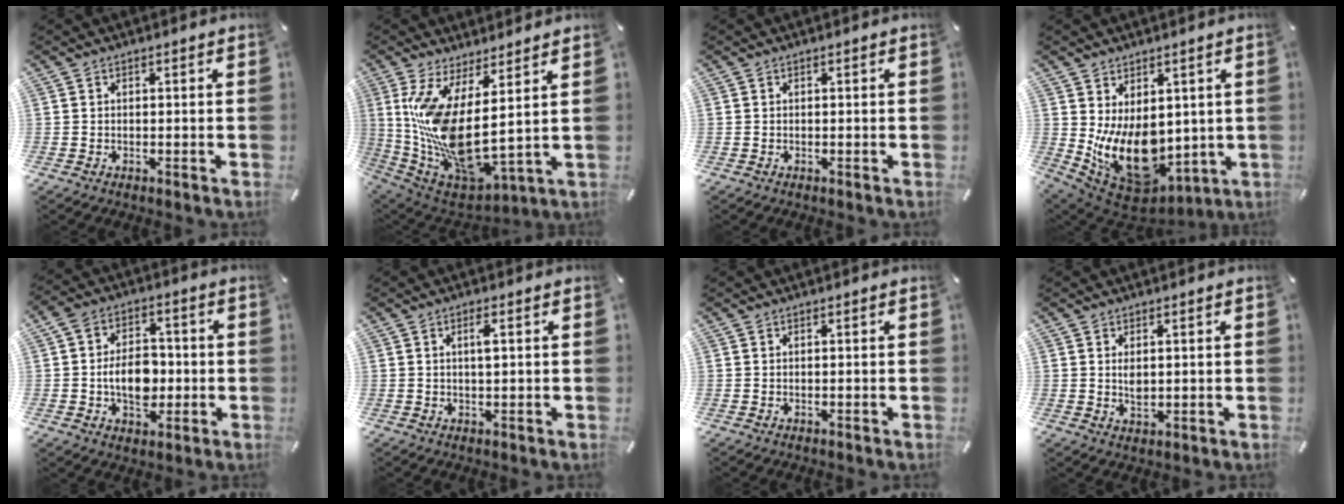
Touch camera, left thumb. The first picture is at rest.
{"total": 13.6, "force": [3.6, 4.6, 12.3], "torque": [-0.278, -0.068, 0.061]}
{"total": 0.0}
{"total": 14.2, "force": [-0.5, 10.4, 9.7], "torque": [-0.169, -0.031, 0.007]}
{"total": 10.1, "force": [-1.2, 7.4, 6.7], "torque": [-0.117, 0.008, -0.020]}
{"total": 2.7, "force": [0.6, 0.8, 2.5], "torque": [-0.043, 0.001, 0.006]}
{"total": 0.0}
{"total": 3.0, "force": [0.7, 1.5, 2.5], "torque": [-0.046, -0.006, 0.005]}